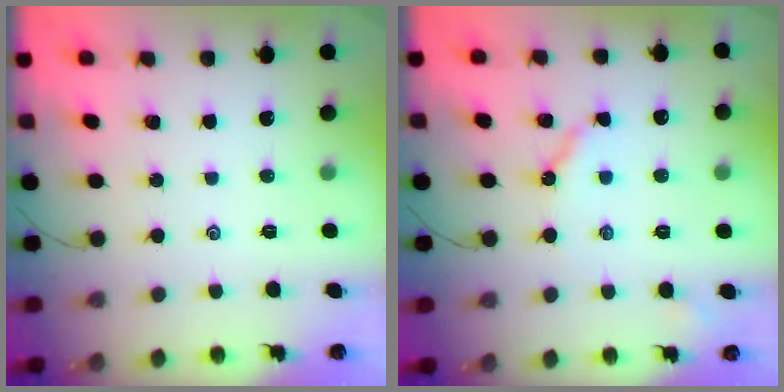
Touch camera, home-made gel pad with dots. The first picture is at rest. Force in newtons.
{"total": 5.5, "press": 5.5, "slide": 0.2}